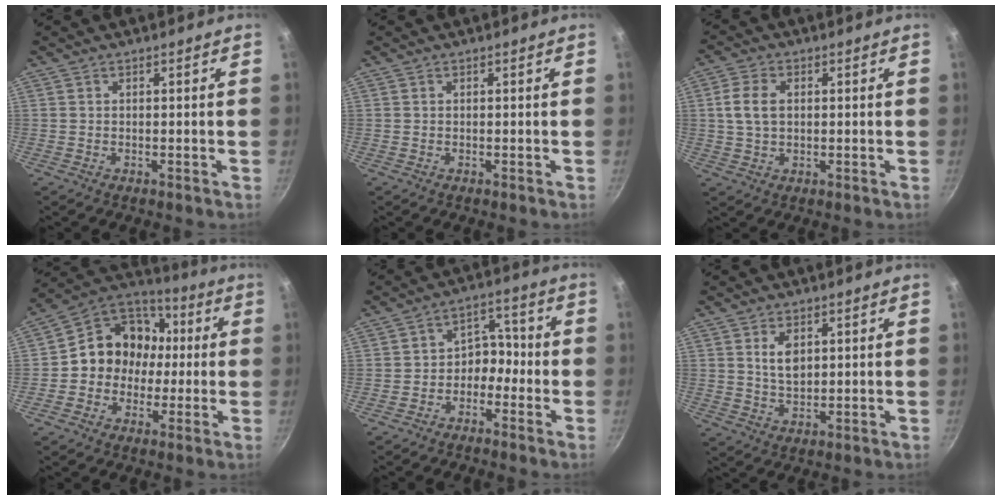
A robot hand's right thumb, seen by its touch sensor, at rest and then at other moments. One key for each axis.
{"total": 0.0}
{"total": 6.0, "fx": 1.0, "fy": 3.9, "fz": 4.5, "tx": -0.092, "ty": 0.004, "tz": 0.019}
{"total": 14.6, "fx": -0.5, "fy": 12.5, "fz": 7.5, "tx": -0.073, "ty": 0.038, "tz": -0.019}
{"total": 6.1, "fx": -2.1, "fy": 4.6, "fz": 3.4, "tx": -0.017, "ty": 0.040, "tz": -0.049}
{"total": 4.7, "fx": 1.7, "fy": 2.7, "fz": 3.4, "tx": -0.049, "ty": -0.016, "tz": 0.035}